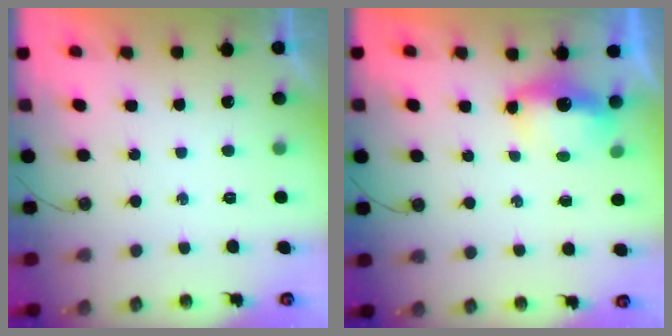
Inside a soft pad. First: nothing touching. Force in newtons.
{"total": 5.4, "press": 5.4, "slide": 0.7}